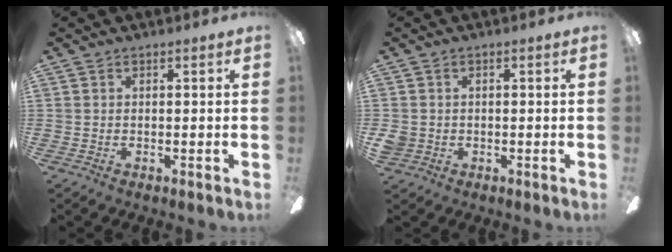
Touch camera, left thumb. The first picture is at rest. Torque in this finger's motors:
{"motor_torque": [0.02, 0.46, 0.16, -0.25, 0.01]}